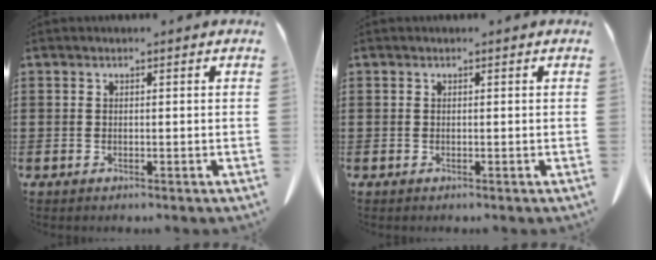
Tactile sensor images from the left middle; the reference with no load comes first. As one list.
[{"total": 0.0}]